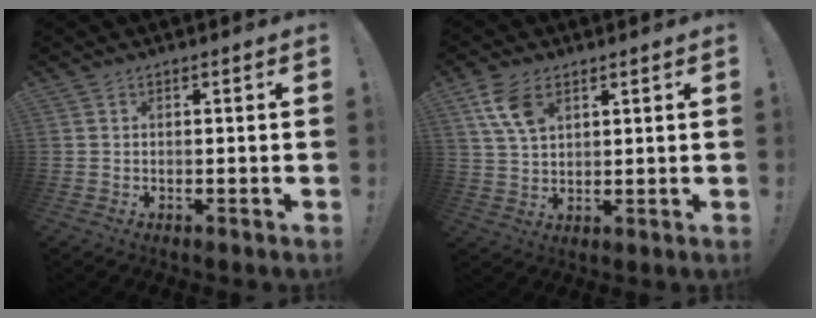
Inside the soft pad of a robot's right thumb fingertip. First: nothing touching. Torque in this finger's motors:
{"motor_torque": [0.08, 0.13, 0.72, 0.38, 0.09]}